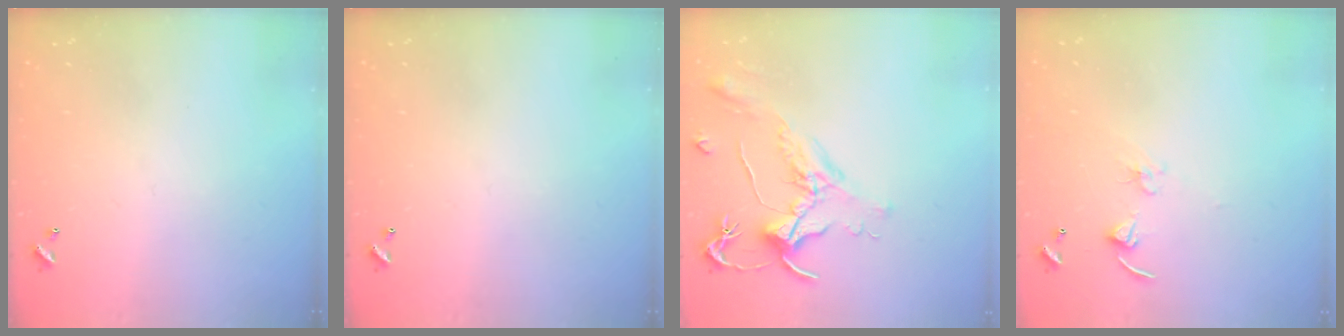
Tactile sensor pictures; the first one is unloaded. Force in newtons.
{"total": 0.0}
{"total": 1.6, "press": 1.5, "slide": 0.7}
{"total": 2.7, "press": 2.7, "slide": 0.2}